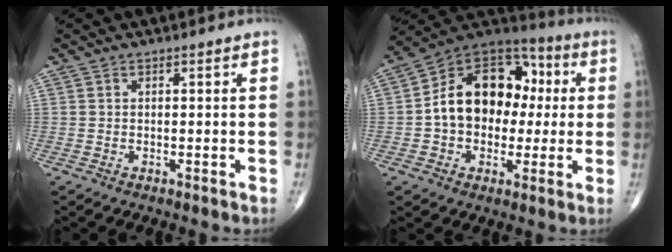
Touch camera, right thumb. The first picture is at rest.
{"total": 18.1, "force": [0.7, 13.2, 12.4], "torque": [-0.156, 0.040, 0.002]}